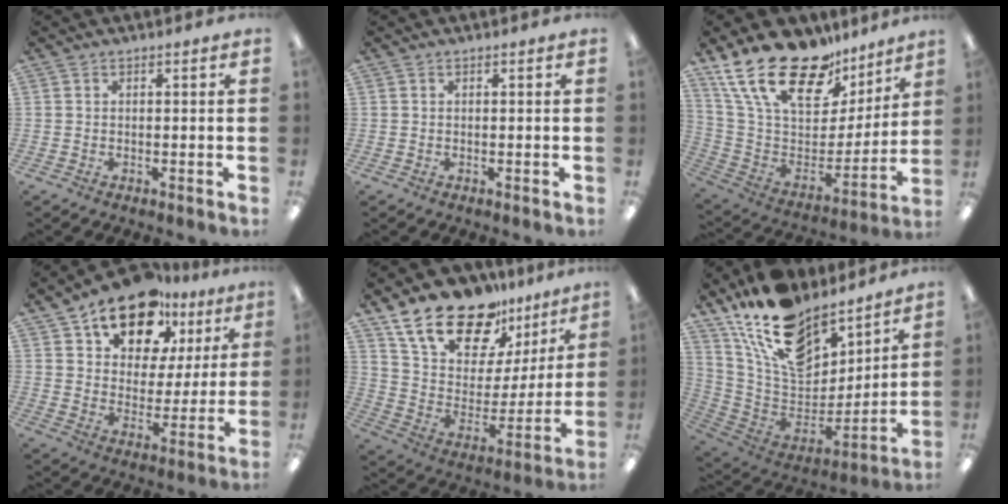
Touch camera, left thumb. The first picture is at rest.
{"total": 0.0}
{"total": 23.9, "force": [17.0, 10.9, 12.9], "torque": [-0.230, -0.113, 0.305]}
{"total": 16.6, "force": [12.2, 8.9, 7.1], "torque": [-0.117, -0.076, 0.217]}
{"total": 20.9, "force": [16.0, 9.8, 9.1], "torque": [-0.171, -0.105, 0.290]}
{"total": 20.9, "force": [14.6, 10.9, 10.3], "torque": [-0.193, -0.094, 0.268]}